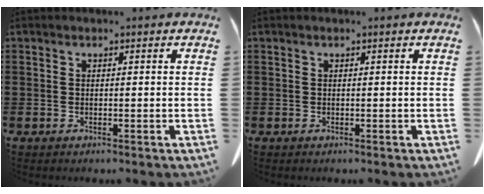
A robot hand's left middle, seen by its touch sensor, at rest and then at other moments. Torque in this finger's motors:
{"motor_torque": [0.00, 0.00, 0.00, 0.00]}